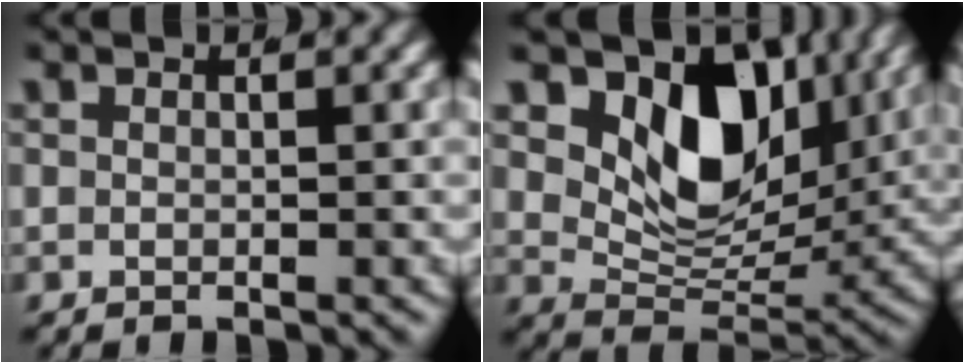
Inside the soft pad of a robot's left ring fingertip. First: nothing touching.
{"total": 10.9, "force": [3.7, 7.3, 7.2], "torque": [-0.124, -0.018, 0.063]}